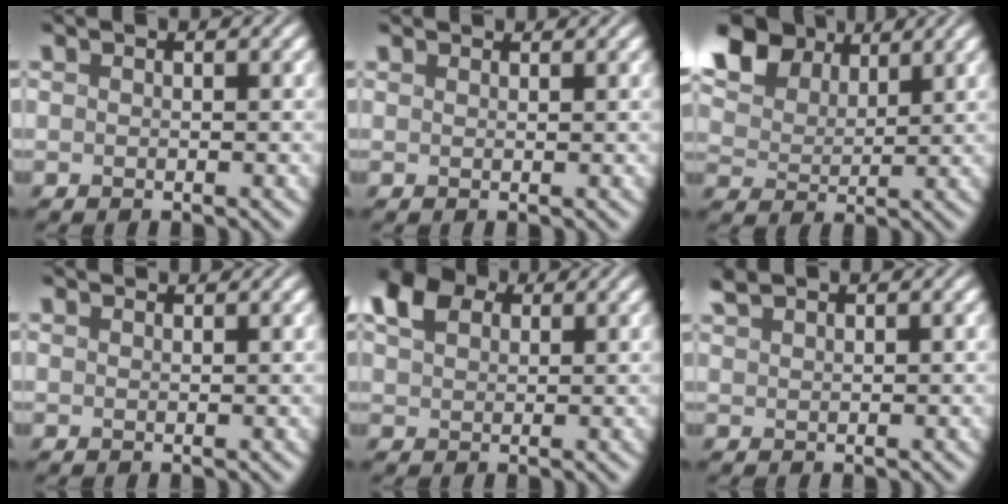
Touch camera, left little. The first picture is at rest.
{"total": 1.0, "force": [1.0, 0.2, 0.1], "torque": [-0.005, 0.006, 0.017]}
{"total": 8.4, "force": [4.7, 5.2, 4.6], "torque": [-0.125, 0.025, 0.073]}
{"total": 1.5, "force": [1.5, 0.0, 0.3], "torque": [-0.010, 0.010, 0.024]}
{"total": 5.6, "force": [2.5, 3.7, 3.4], "torque": [-0.095, 0.021, 0.039]}
{"total": 1.5, "force": [1.4, 0.1, 0.5], "torque": [-0.017, 0.010, 0.031]}